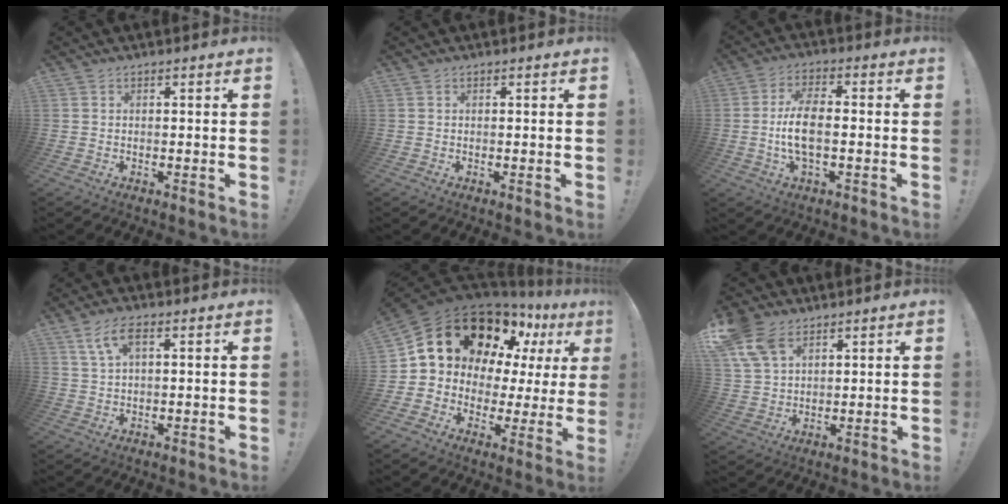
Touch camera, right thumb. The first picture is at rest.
{"total": 0.0}
{"total": 9.2, "force": [-1.0, 3.8, 8.3], "torque": [-0.171, -0.002, -0.021]}
{"total": 6.4, "force": [2.7, 2.5, 5.2], "torque": [-0.103, 0.007, 0.051]}
{"total": 20.2, "force": [11.1, 12.9, 11.0], "torque": [-0.182, -0.060, 0.223]}
{"total": 11.2, "force": [6.4, 6.8, 6.0], "torque": [-0.127, -0.025, 0.127]}